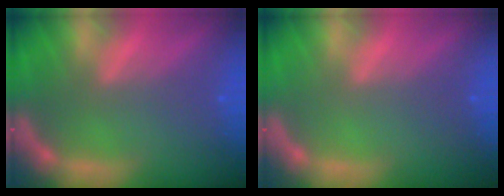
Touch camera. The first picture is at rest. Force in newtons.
{"total": 0.0}